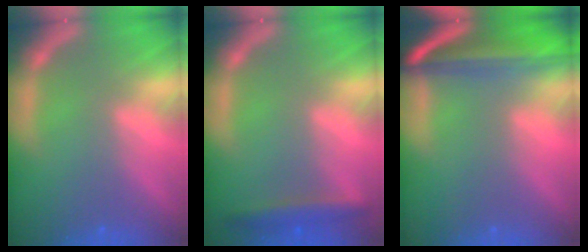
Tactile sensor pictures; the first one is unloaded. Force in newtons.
{"total": 2.9}
{"total": 9.5}